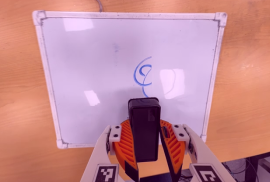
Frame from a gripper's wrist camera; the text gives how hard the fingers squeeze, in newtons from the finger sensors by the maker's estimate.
{"total": 9.5, "left": 9.8, "right": 9.3}